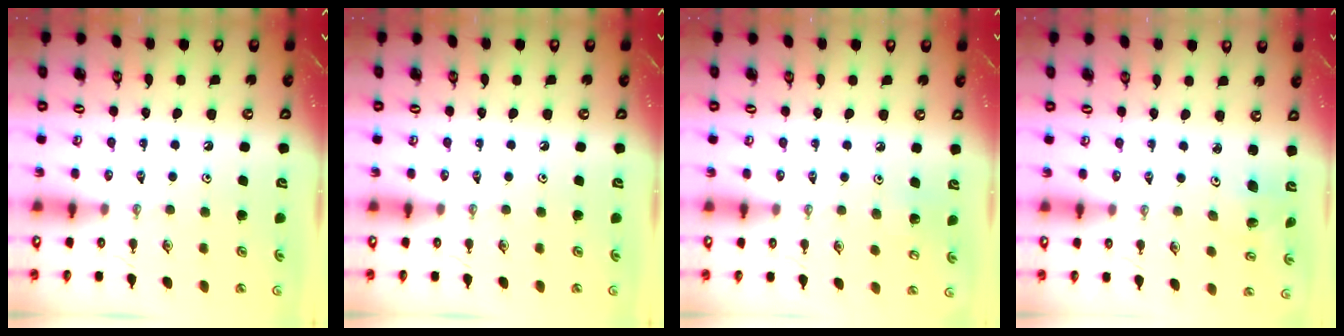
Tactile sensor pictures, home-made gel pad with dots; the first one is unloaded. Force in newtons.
{"total": 0.0}
{"total": 4.2, "press": 4.2, "slide": 0.4}
{"total": 2.0, "press": 2.0, "slide": 0.1}